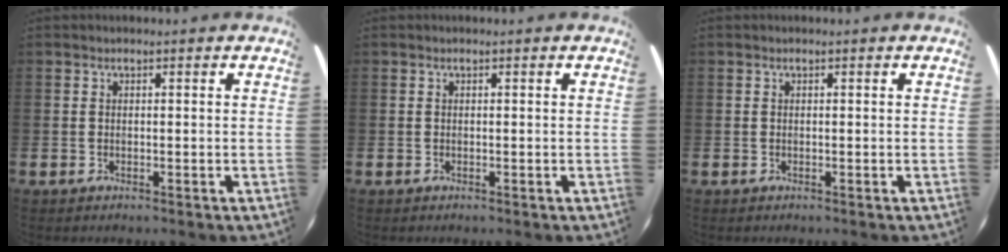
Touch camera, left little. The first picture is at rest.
{"total": 0.0}
{"total": 0.0}